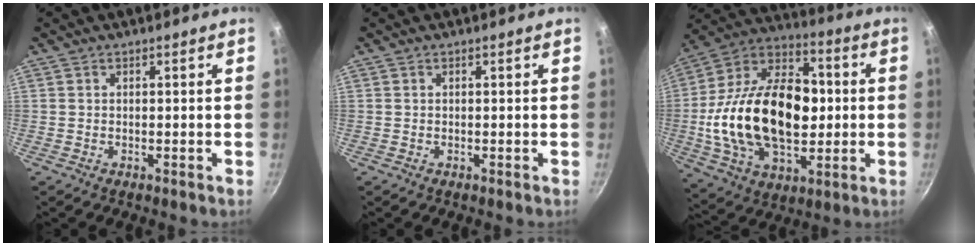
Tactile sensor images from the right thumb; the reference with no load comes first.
{"total": 0.0}
{"total": 28.4, "force": [-0.7, 17.8, 22.1], "torque": [-0.376, 0.031, -0.016]}